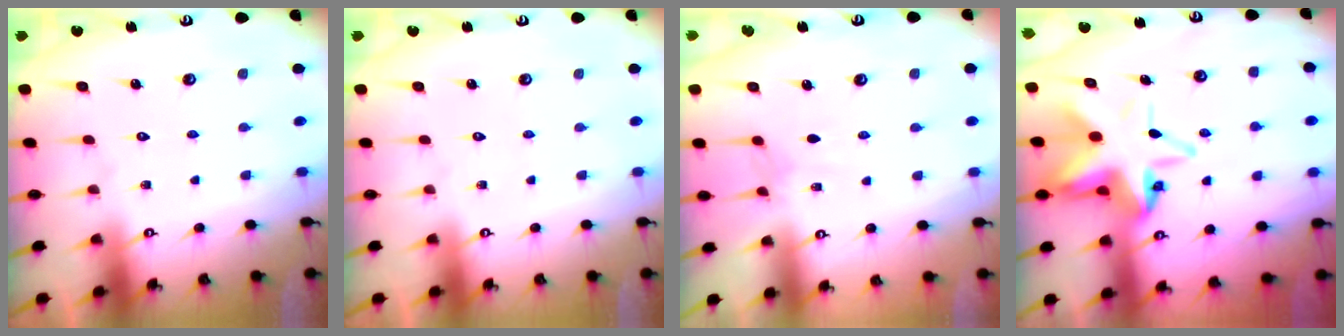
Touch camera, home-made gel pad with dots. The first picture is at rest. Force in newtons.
{"total": 0.0}
{"total": 2.9, "press": 2.9, "slide": 0.2}
{"total": 11.1, "press": 10.9, "slide": 1.9}